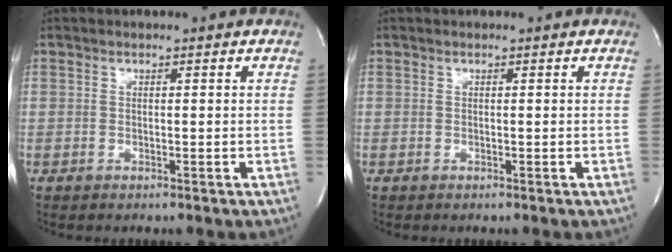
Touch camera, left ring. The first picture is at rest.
{"total": 0.0}